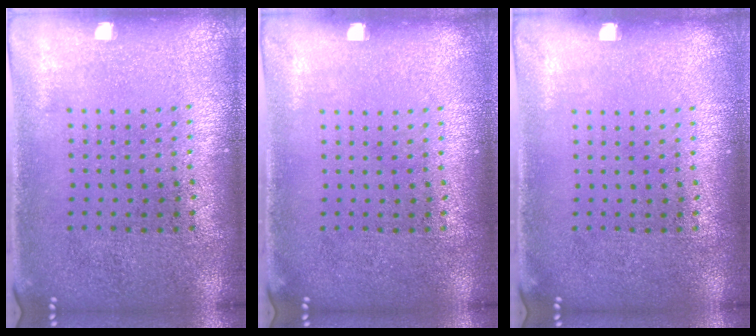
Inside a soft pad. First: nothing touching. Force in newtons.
{"total": 0.0}
{"total": 0.0}